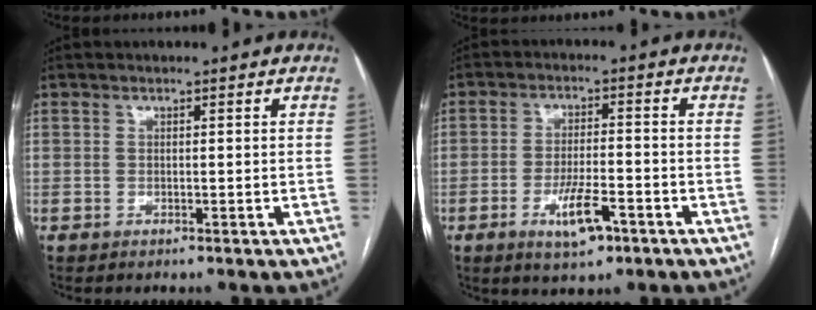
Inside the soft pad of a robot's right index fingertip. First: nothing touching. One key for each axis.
{"total": 6.6, "fx": -3.3, "fy": 1.7, "fz": 5.4, "tx": -0.101, "ty": -0.006, "tz": -0.052}